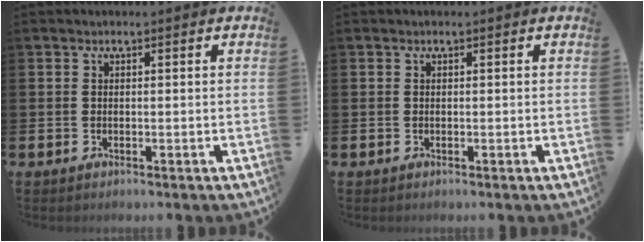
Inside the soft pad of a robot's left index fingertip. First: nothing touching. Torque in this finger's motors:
{"motor_torque": [0.00, 0.00, 0.00, 0.00]}